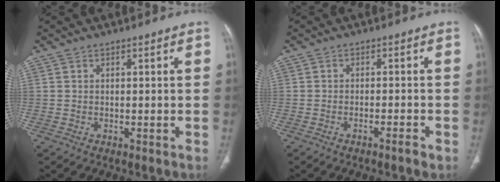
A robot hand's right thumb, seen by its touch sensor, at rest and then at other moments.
{"total": 1.9, "force": [-1.4, 0.2, 1.3], "torque": [-0.030, 0.006, -0.023]}